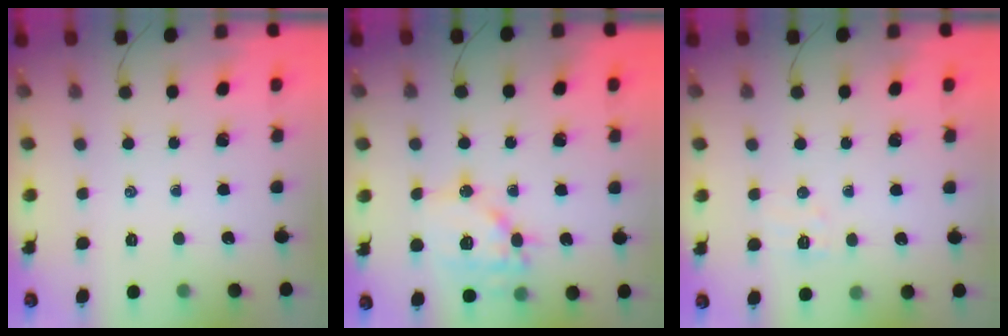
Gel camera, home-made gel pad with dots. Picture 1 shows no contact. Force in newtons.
{"total": 14.0, "press": 13.9, "slide": 1.9}
{"total": 5.0, "press": 4.9, "slide": 1.2}